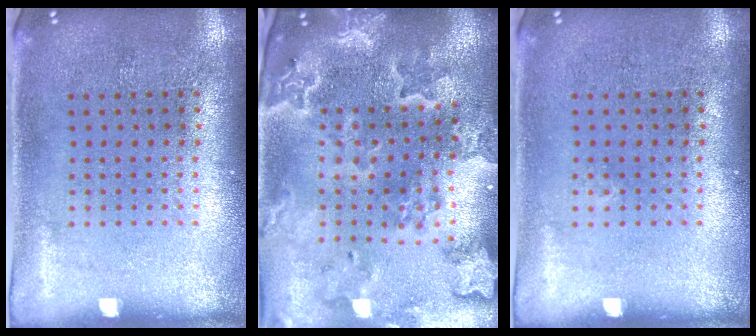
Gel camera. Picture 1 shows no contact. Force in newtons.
{"total": 3.2, "press": 3.0, "slide": 1.3}
{"total": 0.0}